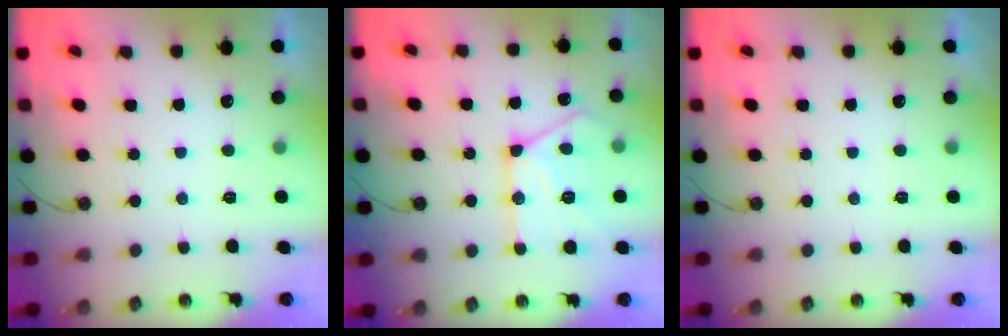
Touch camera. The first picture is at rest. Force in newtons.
{"total": 17.7, "press": 17.7, "slide": 1.8}
{"total": 0.0}